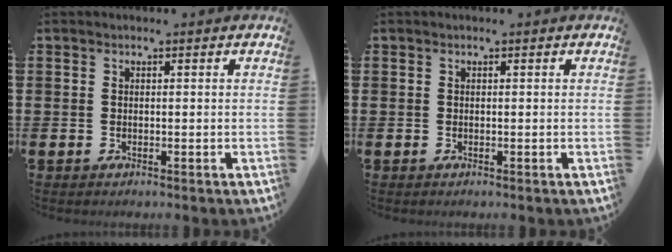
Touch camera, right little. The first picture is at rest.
{"total": 0.0}